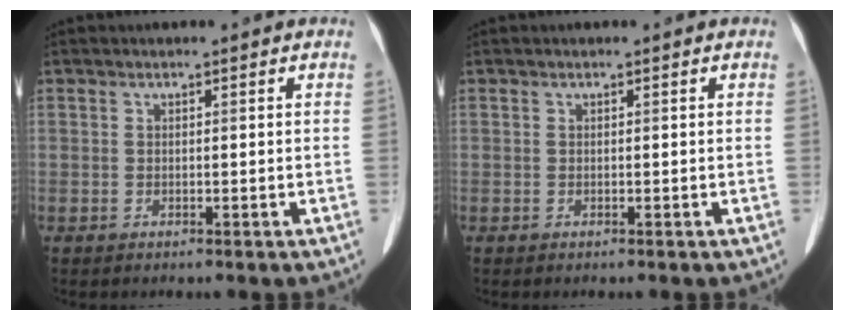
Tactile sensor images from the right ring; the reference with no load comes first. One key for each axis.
{"total": 0.0}